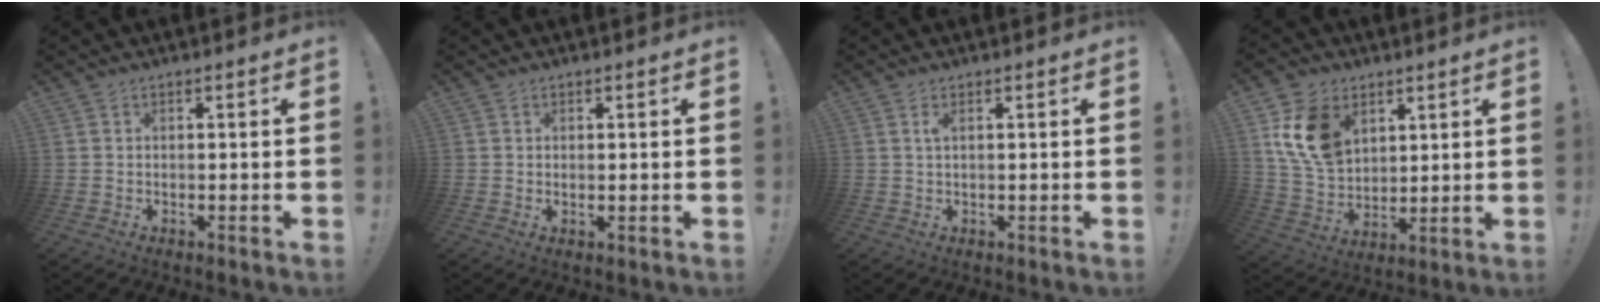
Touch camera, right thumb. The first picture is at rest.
{"total": 0.7, "force": [0.5, 0.3, 0.4], "torque": [-0.005, -0.001, 0.009]}
{"total": 1.5, "force": [0.5, 0.0, 1.4], "torque": [-0.027, 0.001, 0.008]}
{"total": 15.3, "force": [6.4, 11.0, 8.5], "torque": [-0.155, -0.020, 0.129]}